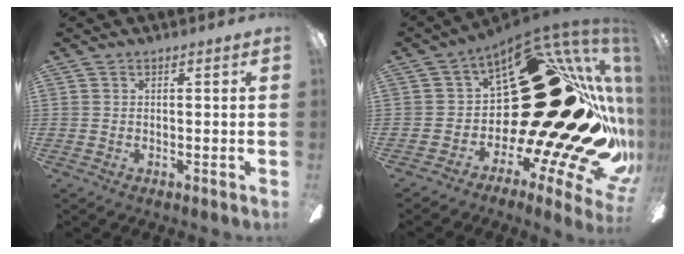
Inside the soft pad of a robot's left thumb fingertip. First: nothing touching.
{"total": 37.9, "force": [5.0, 16.5, 33.7], "torque": [-0.414, -0.127, 0.157]}